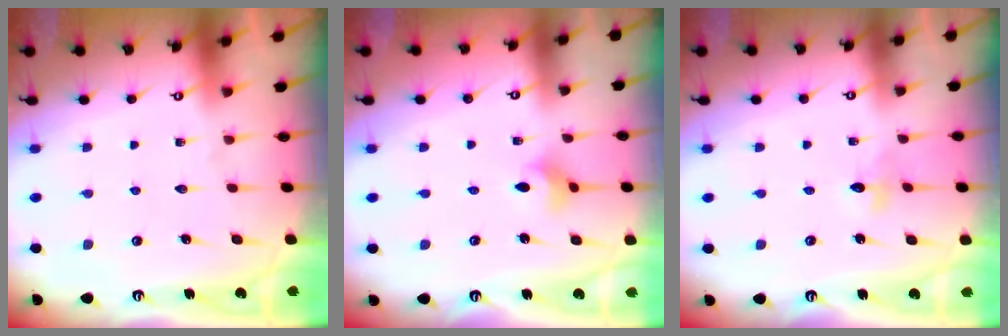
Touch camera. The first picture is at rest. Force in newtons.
{"total": 3.7, "press": 3.6, "slide": 0.7}
{"total": 3.0, "press": 2.9, "slide": 0.3}